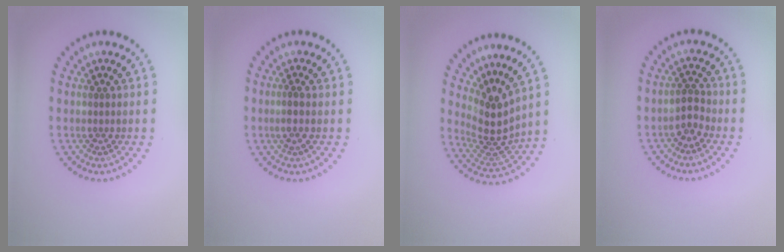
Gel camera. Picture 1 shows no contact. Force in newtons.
{"total": 0.9, "press": 0.7, "slide": 0.6}
{"total": 3.7, "press": 2.7, "slide": 2.5}
{"total": 1.9, "press": 1.6, "slide": 0.9}